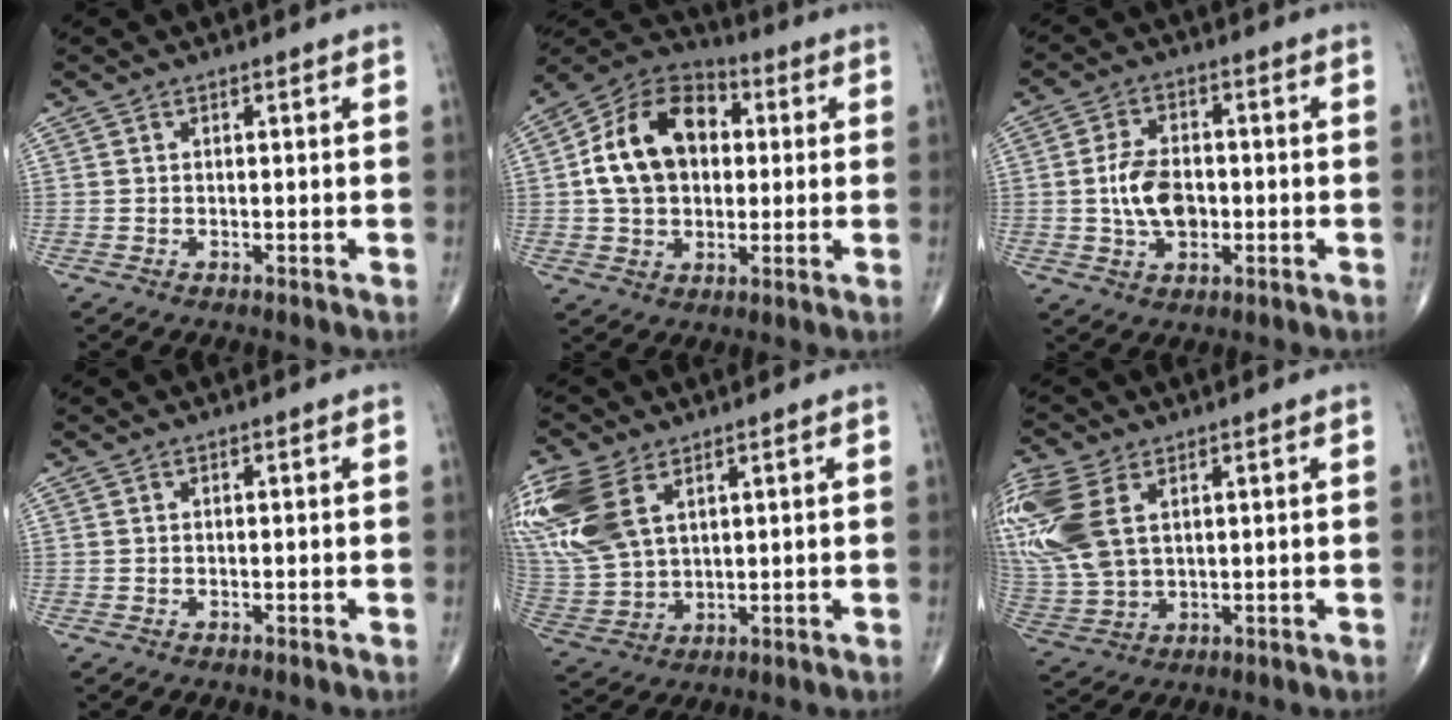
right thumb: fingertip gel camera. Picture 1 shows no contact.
{"total": 16.6, "force": [2.1, 11.7, 11.6], "torque": [-0.173, 0.021, 0.026]}
{"total": 8.5, "force": [-0.7, 5.4, 6.5], "torque": [-0.108, 0.006, -0.013]}
{"total": 0.0}
{"total": 17.8, "force": [8.0, 10.7, 11.8], "torque": [-0.293, -0.007, 0.165]}
{"total": 17.2, "force": [5.7, 10.6, 12.3], "torque": [-0.317, -0.002, 0.118]}